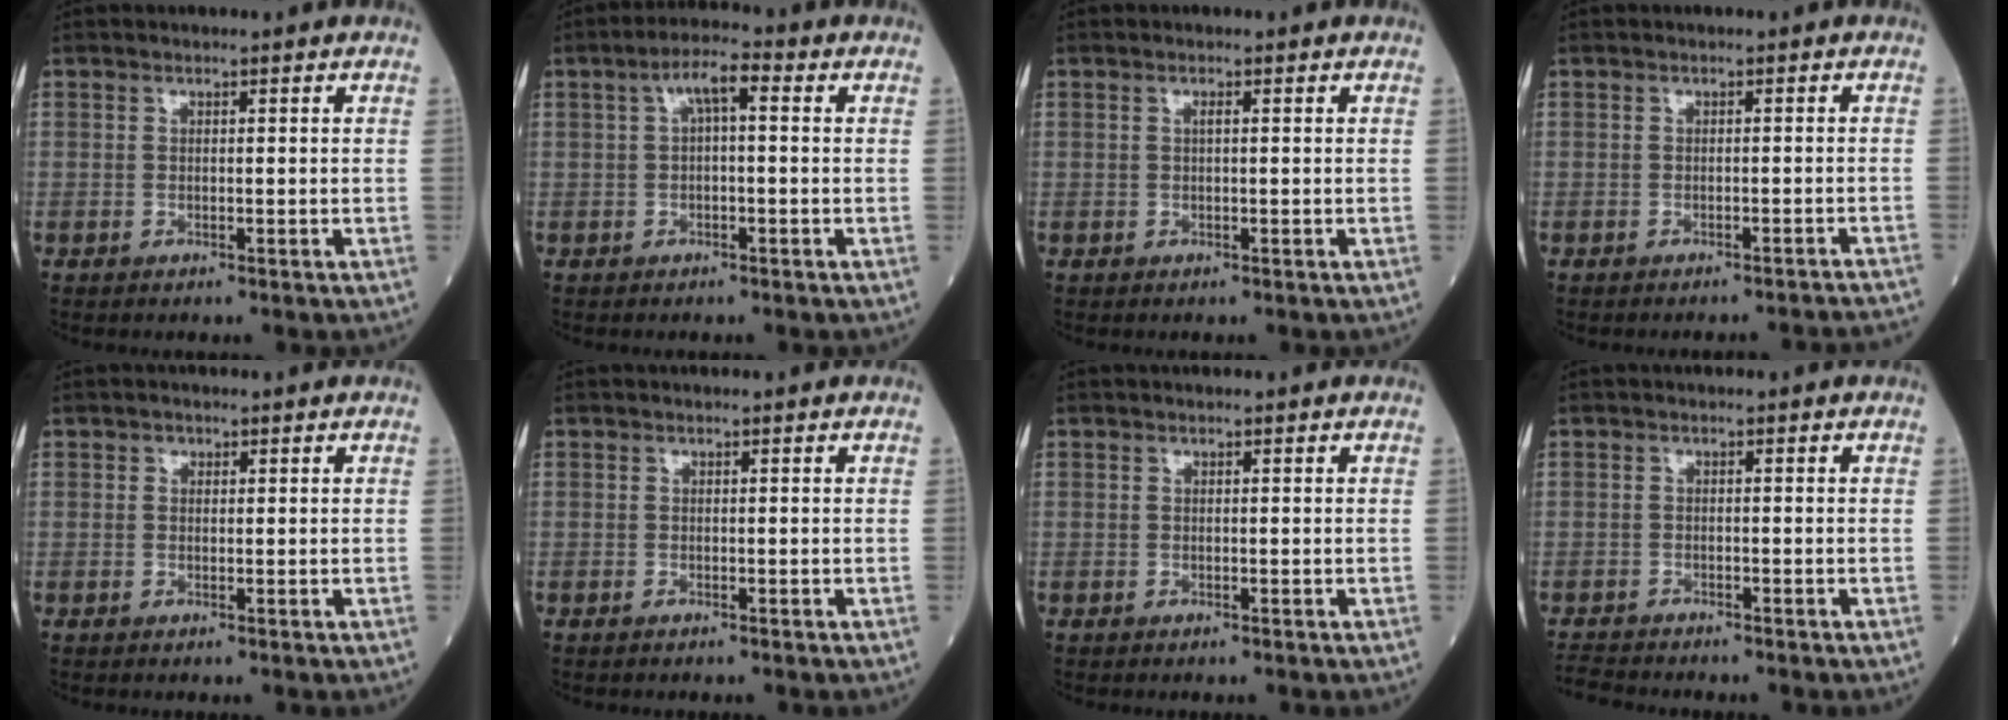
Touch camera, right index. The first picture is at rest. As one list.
[{"total": 4.6, "force": [1.0, 1.2, 4.3], "torque": [-0.079, 0.022, 0.016]}, {"total": 0.6, "force": [0.1, 0.0, 0.6], "torque": [-0.013, 0.001, 0.002]}, {"total": 8.0, "force": [-7.8, -0.6, 1.5], "torque": [-0.007, -0.008, -0.079]}, {"total": 0.7, "force": [0.3, 0.6, 0.2], "torque": [-0.001, 0.000, 0.002]}, {"total": 0.0}, {"total": 0.0}, {"total": 2.6, "force": [-2.6, 0.0, -0.2], "torque": [-0.001, -0.017, -0.049]}]